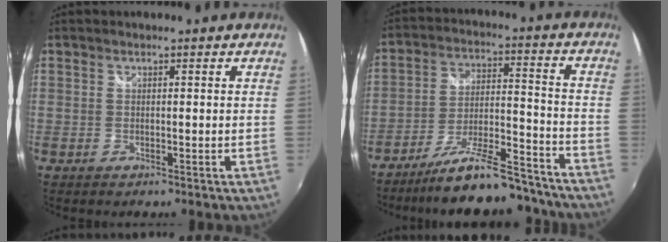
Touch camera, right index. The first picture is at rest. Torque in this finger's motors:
{"motor_torque": [1.29, -0.86, 0.53, 0.11]}